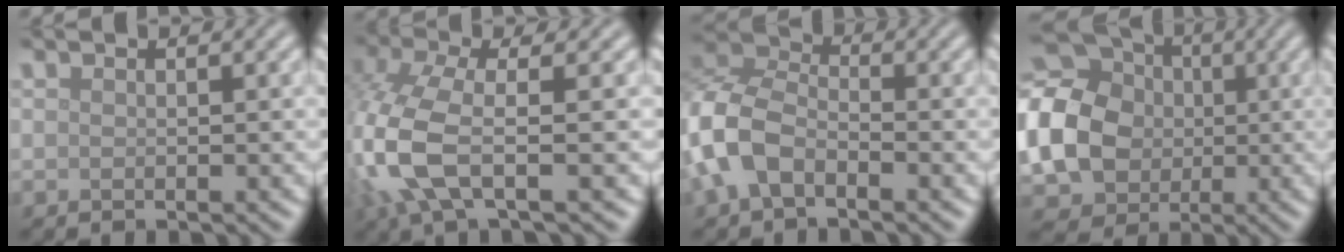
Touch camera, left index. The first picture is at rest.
{"total": 7.0, "force": [-2.3, 2.6, 6.1], "torque": [-0.165, -0.003, -0.058]}
{"total": 6.8, "force": [-2.5, 4.3, 4.5], "torque": [-0.111, 0.010, -0.066]}
{"total": 14.6, "force": [-0.3, 12.6, 7.3], "torque": [-0.182, -0.008, -0.034]}